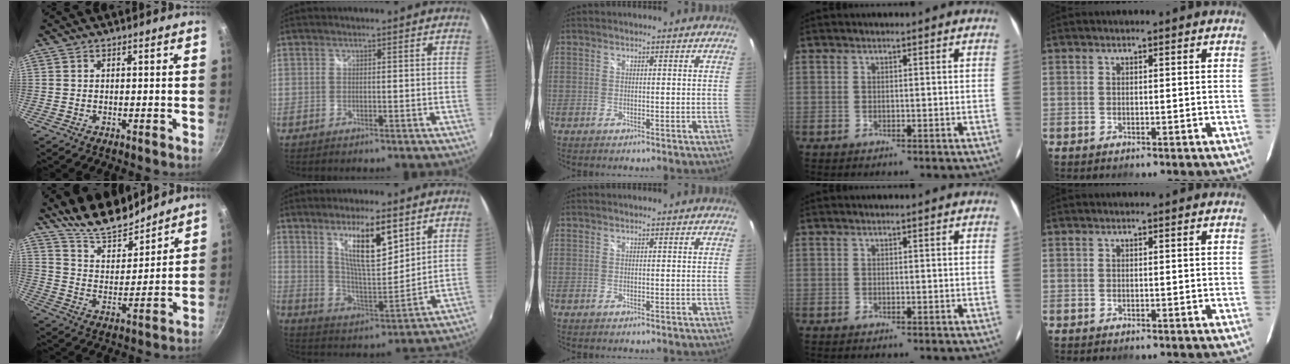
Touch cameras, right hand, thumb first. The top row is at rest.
{"thumb": {"total": 12.3, "force": [11.1, 3.7, 3.7], "torque": [-0.036, -0.084, 0.198]}, "index": {"total": 12.4, "force": [6.7, 3.3, 10.0], "torque": [-0.168, 0.000, 0.130]}}